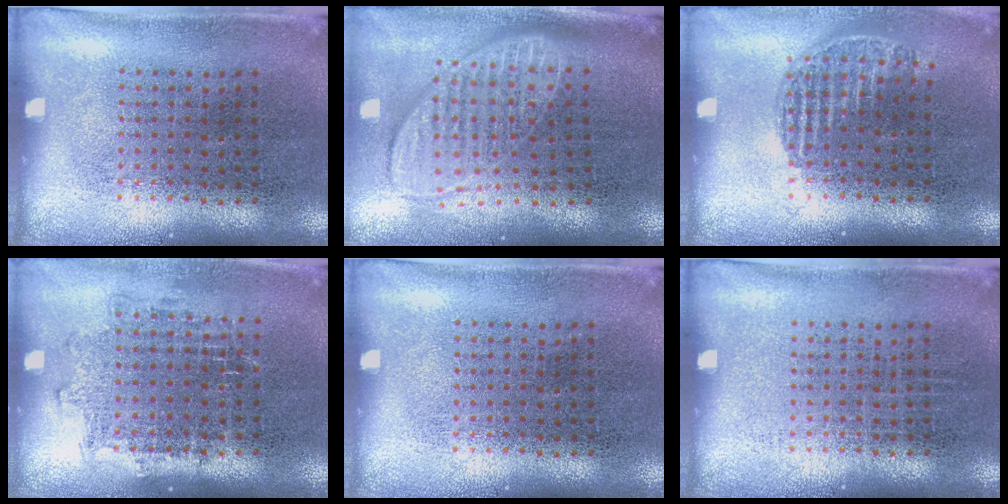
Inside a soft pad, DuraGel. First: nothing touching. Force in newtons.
{"total": 1.9, "press": 1.5, "slide": 1.1}
{"total": 1.0, "press": 0.9, "slide": 0.5}
{"total": 1.3, "press": 1.1, "slide": 0.7}
{"total": 0.0}
{"total": 0.0}